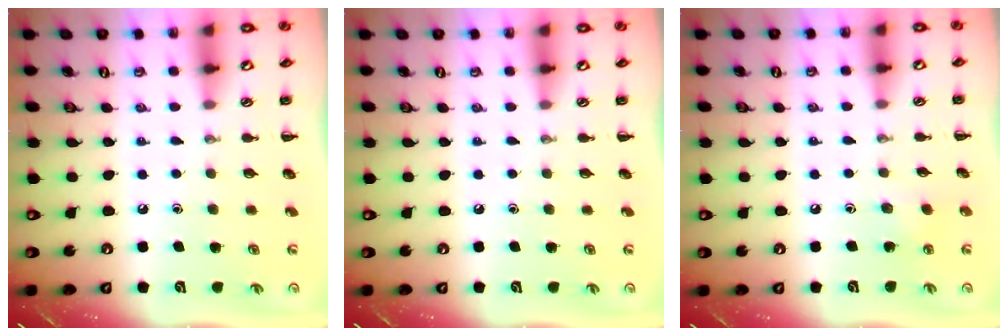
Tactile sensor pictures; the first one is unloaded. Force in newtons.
{"total": 0.0}
{"total": 5.2, "press": 5.1, "slide": 1.3}